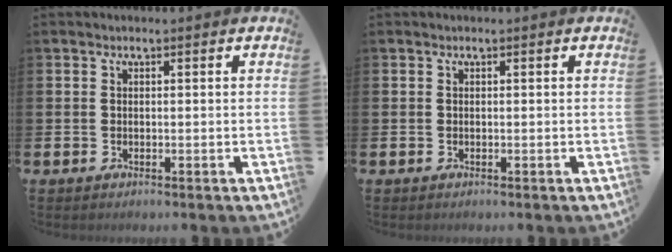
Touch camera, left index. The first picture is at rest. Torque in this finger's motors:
{"motor_torque": [-0.02, -0.02, 0.00, 0.00]}